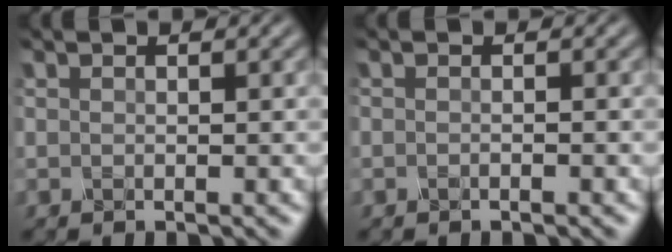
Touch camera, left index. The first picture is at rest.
{"total": 0.7, "force": [-0.5, 0.2, 0.5], "torque": [-0.007, -0.001, -0.014]}